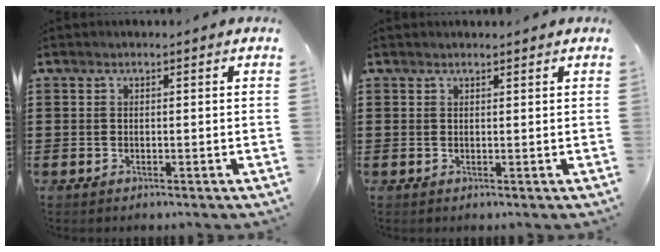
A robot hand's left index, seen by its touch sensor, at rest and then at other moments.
{"total": 0.6, "force": [0.6, 0.1, 0.0], "torque": [-0.002, -0.001, 0.013]}